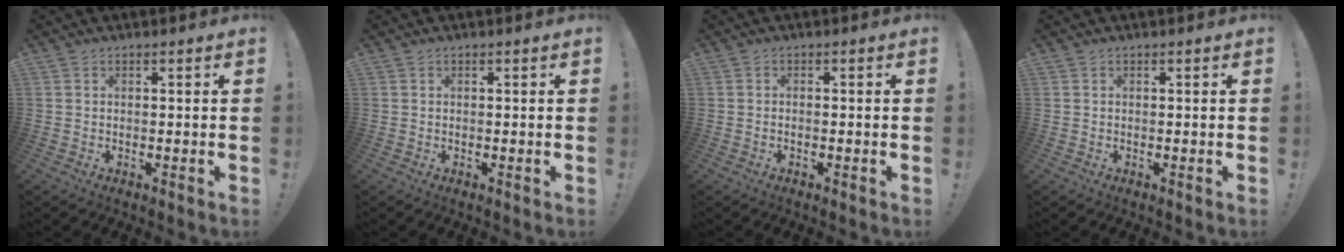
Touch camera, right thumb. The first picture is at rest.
{"total": 0.0}
{"total": 0.6, "force": [-0.4, 0.3, 0.3], "torque": [-0.004, 0.002, -0.006]}
{"total": 0.0}